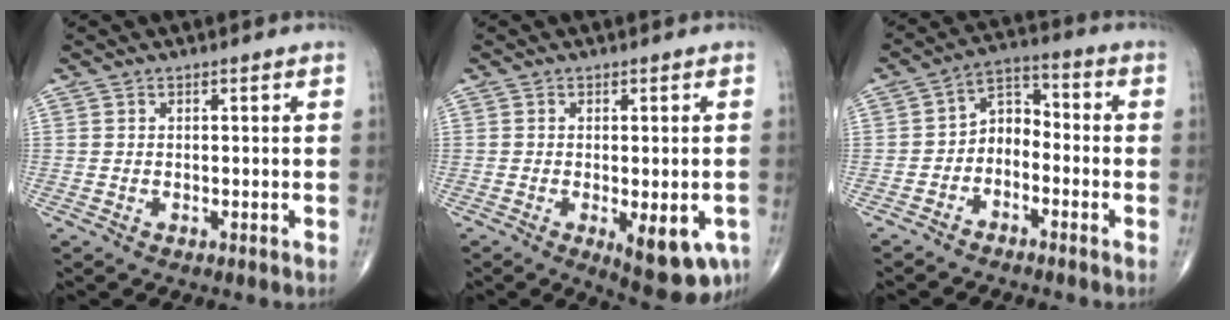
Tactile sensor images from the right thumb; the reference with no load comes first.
{"total": 10.0, "force": [-3.5, 3.7, 8.6], "torque": [-0.099, -0.010, -0.039]}
{"total": 6.4, "force": [-2.8, 4.3, 3.8], "torque": [-0.044, 0.047, -0.065]}